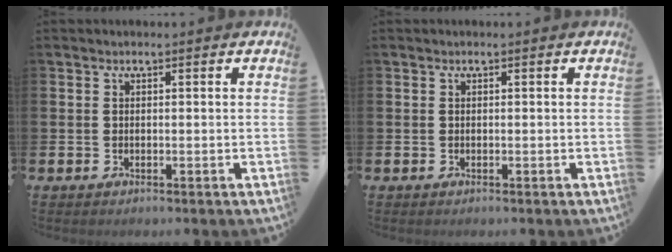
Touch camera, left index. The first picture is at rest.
{"total": 0.0}